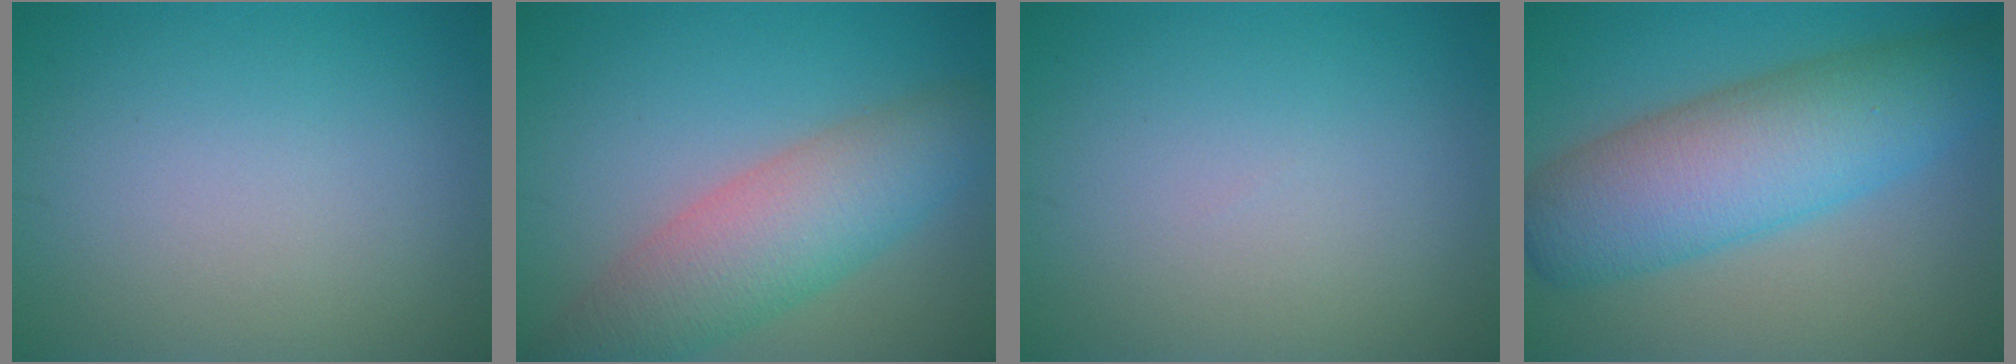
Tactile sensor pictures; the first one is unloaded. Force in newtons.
{"total": 7.0, "press": 6.9, "slide": 0.5}
{"total": 0.0}
{"total": 9.3, "press": 9.3, "slide": 0.3}